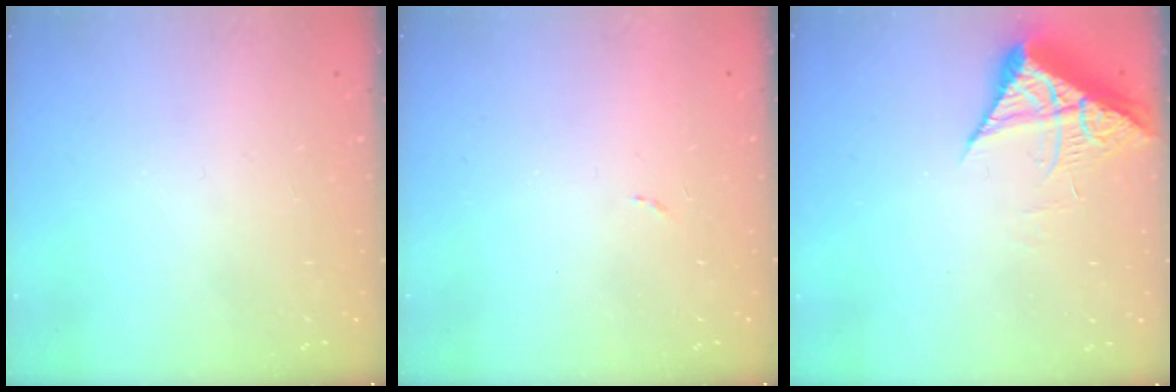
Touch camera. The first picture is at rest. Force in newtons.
{"total": 4.2, "press": 4.1, "slide": 0.7}
{"total": 7.5, "press": 7.5, "slide": 0.8}